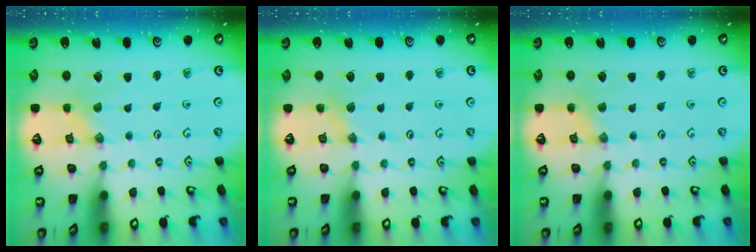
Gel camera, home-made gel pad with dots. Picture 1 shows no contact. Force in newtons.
{"total": 2.5, "press": 2.5, "slide": 0.3}
{"total": 2.2, "press": 2.2, "slide": 0.5}